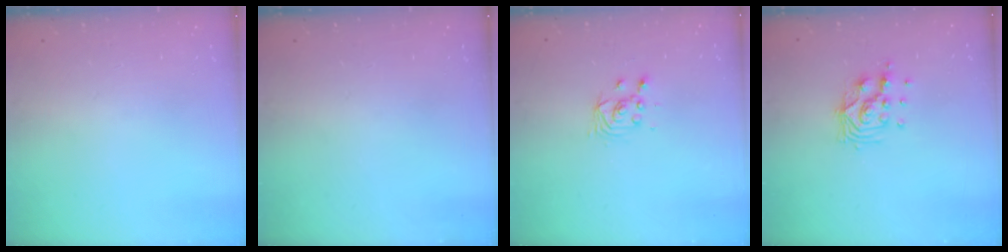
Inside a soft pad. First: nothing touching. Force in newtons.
{"total": 0.0}
{"total": 2.9, "press": 2.9, "slide": 0.1}
{"total": 9.7, "press": 9.6, "slide": 0.8}